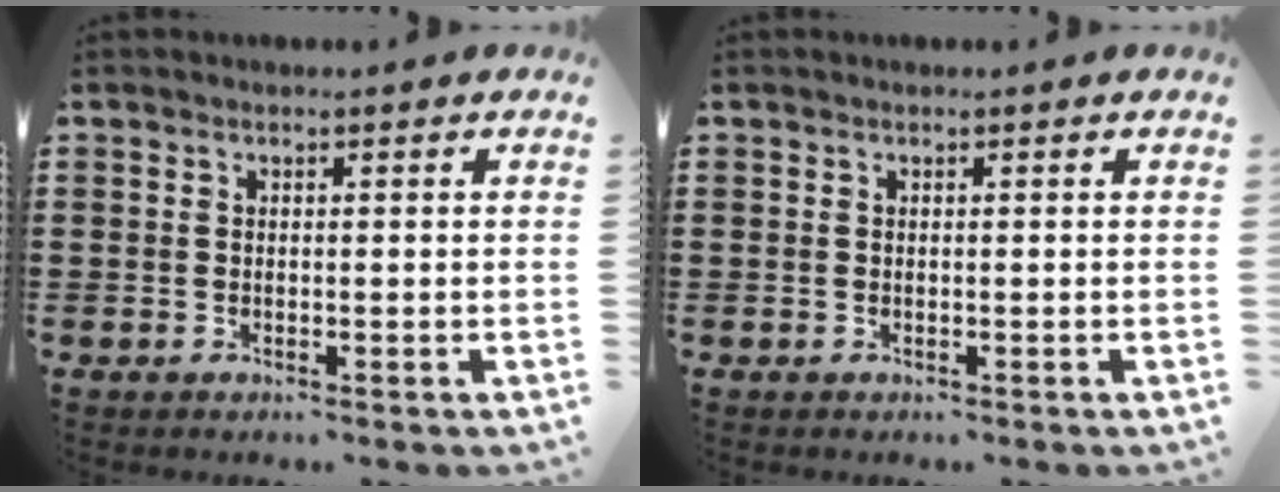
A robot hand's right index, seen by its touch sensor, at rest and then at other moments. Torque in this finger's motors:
{"motor_torque": [0.56, 0.97, 0.01, -0.01]}